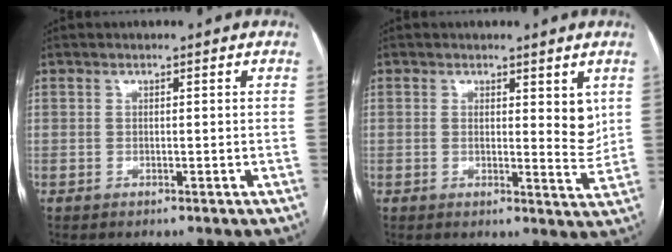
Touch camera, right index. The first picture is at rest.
{"total": 4.7, "force": [1.6, 1.7, 4.1], "torque": [-0.050, -0.011, 0.020]}